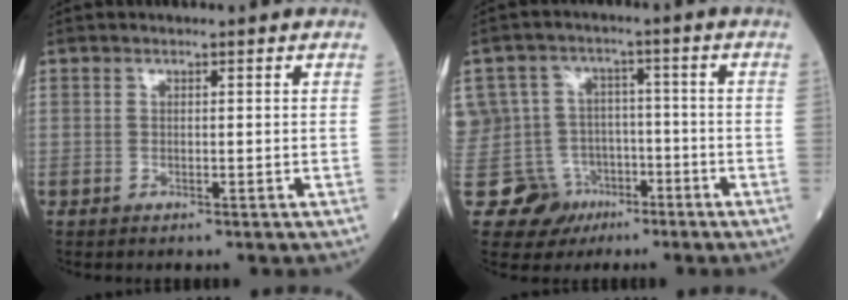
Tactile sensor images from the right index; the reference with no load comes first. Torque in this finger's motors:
{"motor_torque": [-0.12, 0.09, 0.00, -0.02]}